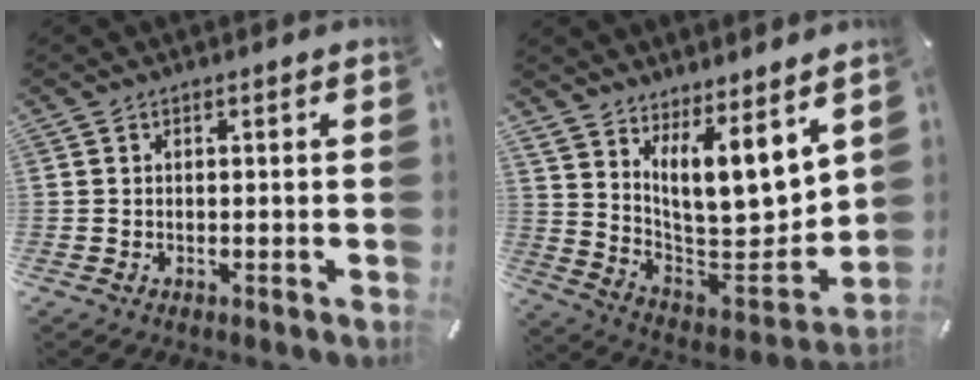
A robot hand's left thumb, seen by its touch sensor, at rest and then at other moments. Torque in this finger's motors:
{"motor_torque": [1.90, 1.70, 1.44, -1.33, 0.41]}